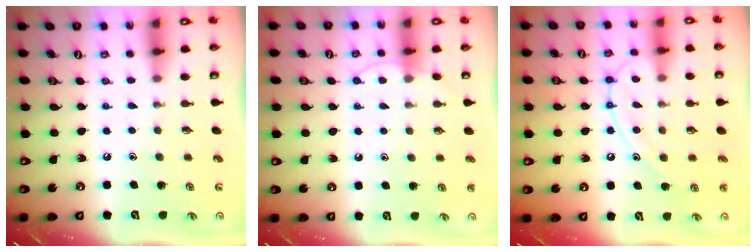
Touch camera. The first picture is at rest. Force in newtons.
{"total": 5.8, "press": 5.7, "slide": 0.6}
{"total": 12.3, "press": 12.2, "slide": 1.2}